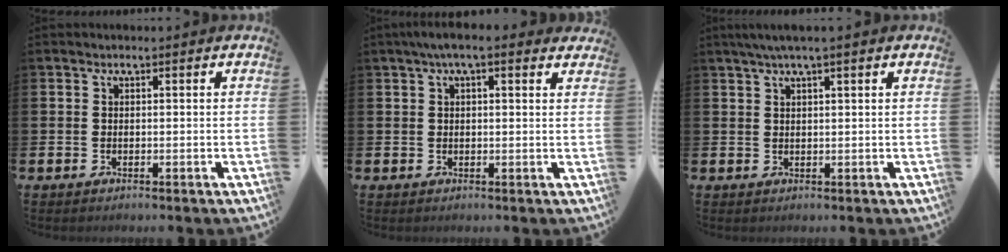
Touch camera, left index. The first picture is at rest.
{"total": 3.5, "force": [2.5, 0.7, 2.3], "torque": [-0.039, 0.000, 0.042]}
{"total": 2.7, "force": [1.9, 0.0, 2.0], "torque": [-0.047, 0.006, 0.035]}